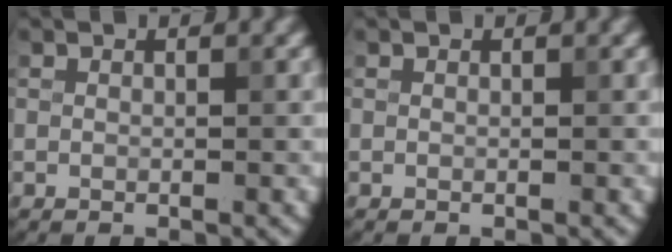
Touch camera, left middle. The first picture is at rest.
{"total": 0.0}